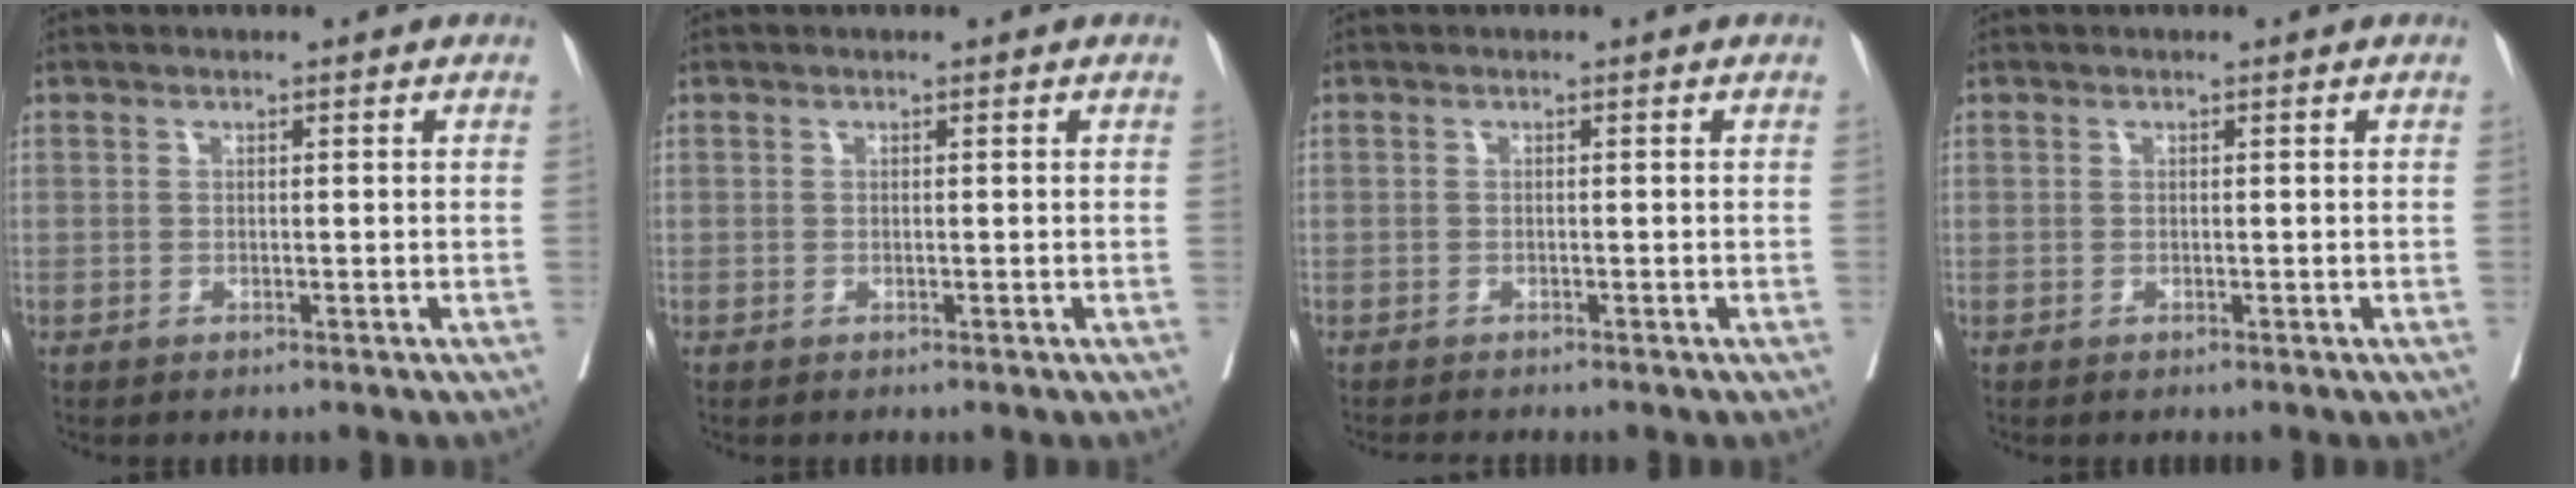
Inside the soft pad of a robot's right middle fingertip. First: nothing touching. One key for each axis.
{"total": 0.0}
{"total": 1.4, "fx": -1.3, "fy": 0.0, "fz": 0.4, "tx": -0.008, "ty": -0.004, "tz": -0.021}
{"total": 0.0}